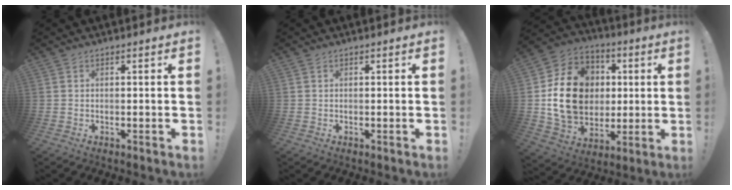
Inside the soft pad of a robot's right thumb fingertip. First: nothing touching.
{"total": 0.0}
{"total": 21.1, "force": [1.7, 17.1, 12.2], "torque": [-0.199, 0.011, 0.055]}